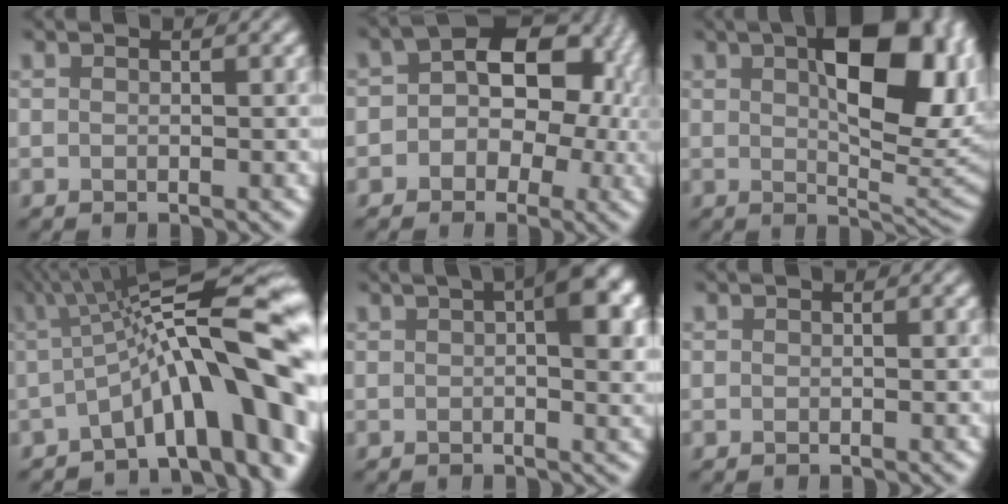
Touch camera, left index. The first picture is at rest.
{"total": 8.3, "force": [0.2, 6.2, 5.4], "torque": [-0.020, 0.015, -0.015]}
{"total": 12.4, "force": [3.3, 5.4, 10.7], "torque": [-0.138, 0.005, 0.049]}
{"total": 13.8, "force": [-1.6, 3.7, 13.2], "torque": [-0.170, 0.023, -0.032]}
{"total": 5.4, "force": [1.7, 1.4, 4.9], "torque": [-0.053, 0.011, 0.019]}
{"total": 0.0}